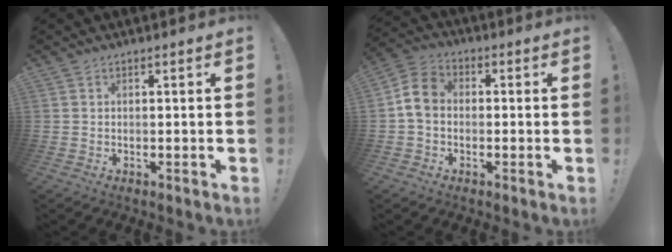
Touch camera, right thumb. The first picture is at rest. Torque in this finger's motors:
{"motor_torque": [0.23, 0.46, 0.03, 0.08, 0.06]}